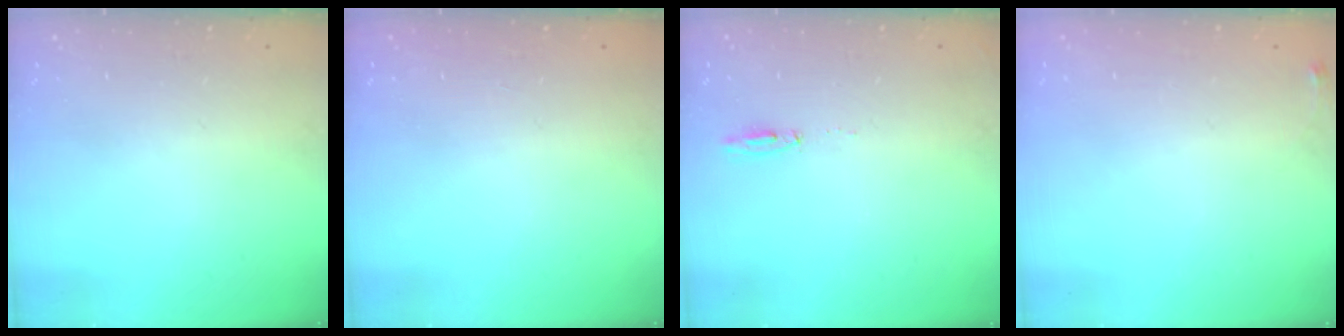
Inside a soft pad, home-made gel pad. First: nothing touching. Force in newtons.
{"total": 0.9, "press": 0.0, "slide": 0.9}
{"total": 16.2, "press": 5.8, "slide": 15.1}
{"total": 3.4, "press": 3.4, "slide": 0.5}